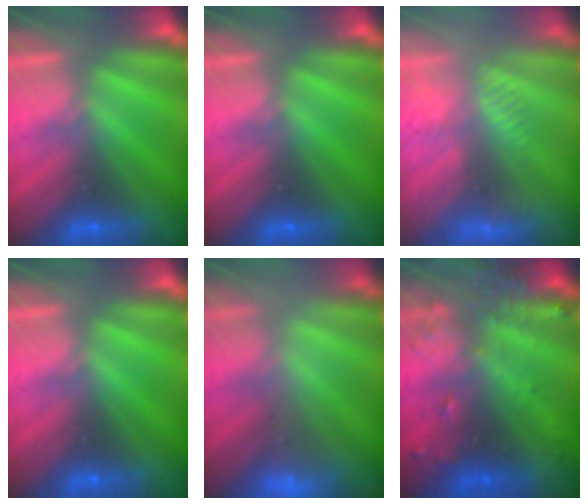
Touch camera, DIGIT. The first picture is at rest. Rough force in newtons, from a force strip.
{"total": 0.0}
{"total": 3.4}
{"total": 0.0}
{"total": 2.3}
{"total": 5.8}